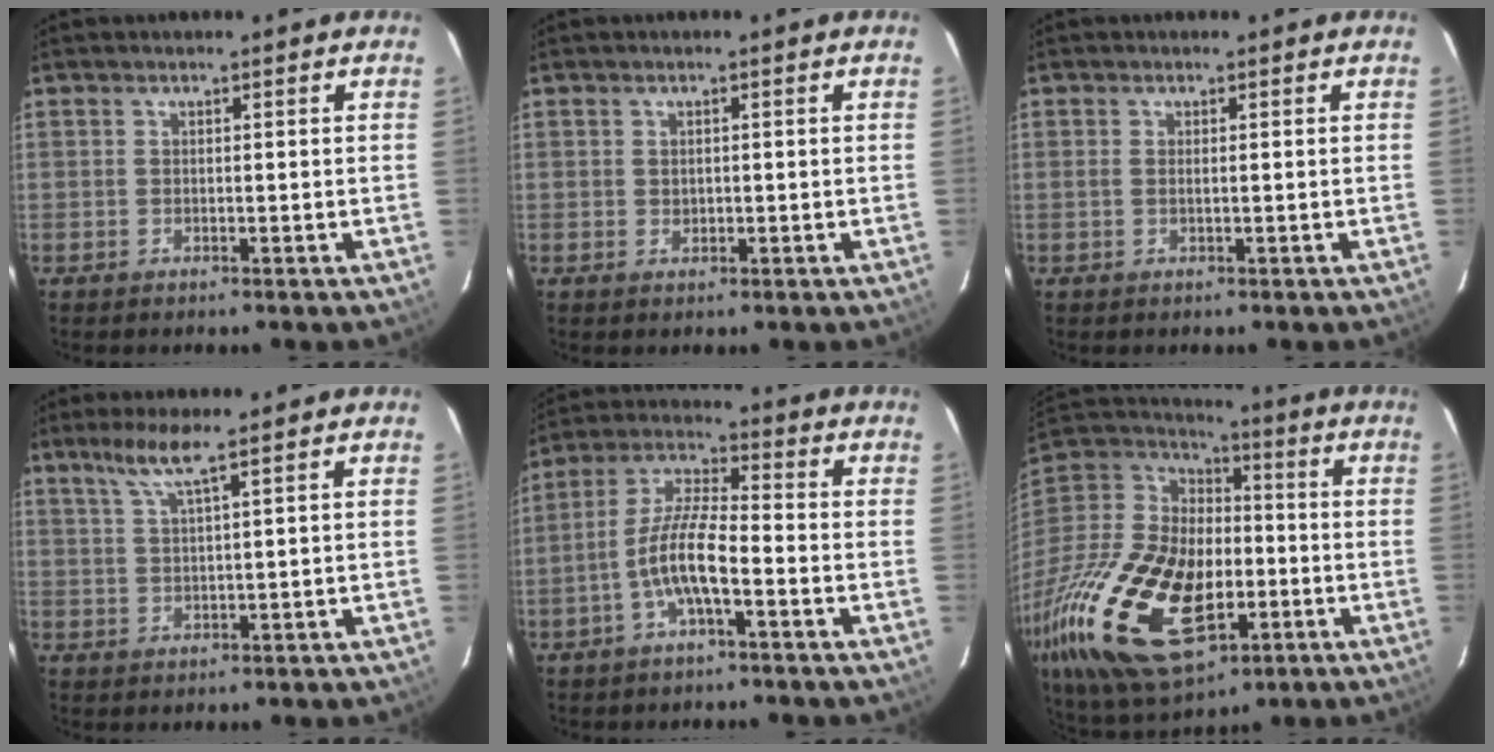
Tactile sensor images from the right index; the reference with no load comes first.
{"total": 1.1, "force": [-0.1, 1.0, 0.4], "torque": [-0.004, 0.002, 0.000]}
{"total": 0.6, "force": [-0.1, 0.0, 0.6], "torque": [-0.012, 0.001, -0.003]}
{"total": 4.4, "force": [3.1, -0.6, 3.1], "torque": [-0.063, -0.001, 0.061]}
{"total": 8.7, "force": [-3.7, 1.9, 7.7], "torque": [-0.167, 0.010, -0.072]}
{"total": 33.3, "force": [-11.6, 19.5, 24.4], "torque": [-0.535, -0.030, -0.182]}